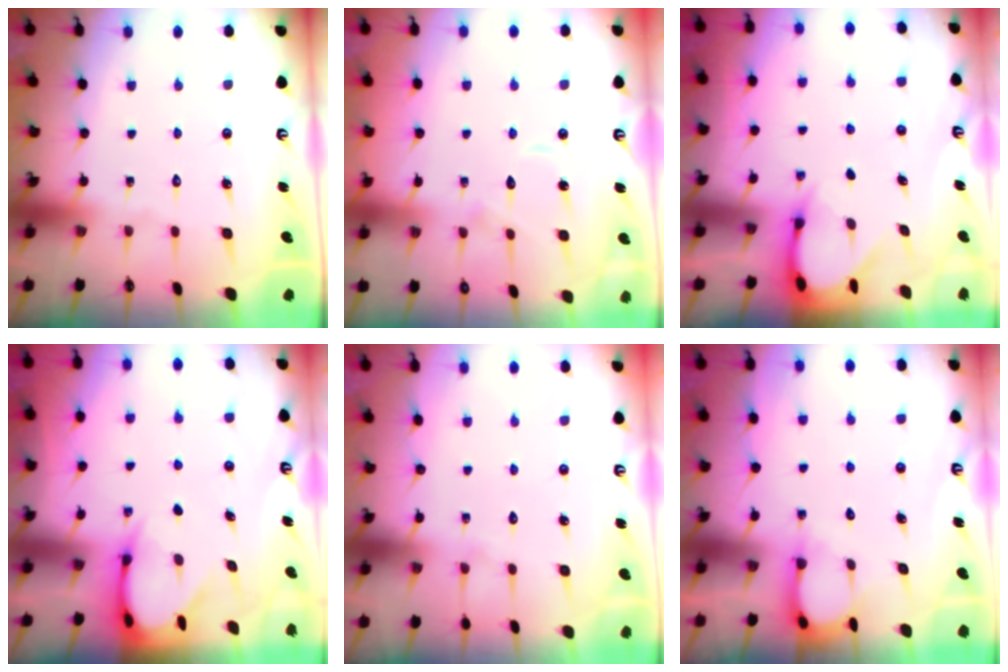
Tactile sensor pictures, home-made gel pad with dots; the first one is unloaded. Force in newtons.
{"total": 6.7, "press": 6.7, "slide": 0.7}
{"total": 3.7, "press": 3.6, "slide": 0.3}
{"total": 4.2, "press": 4.2, "slide": 0.5}
{"total": 3.5, "press": 3.5, "slide": 0.4}
{"total": 3.6, "press": 3.6, "slide": 0.5}